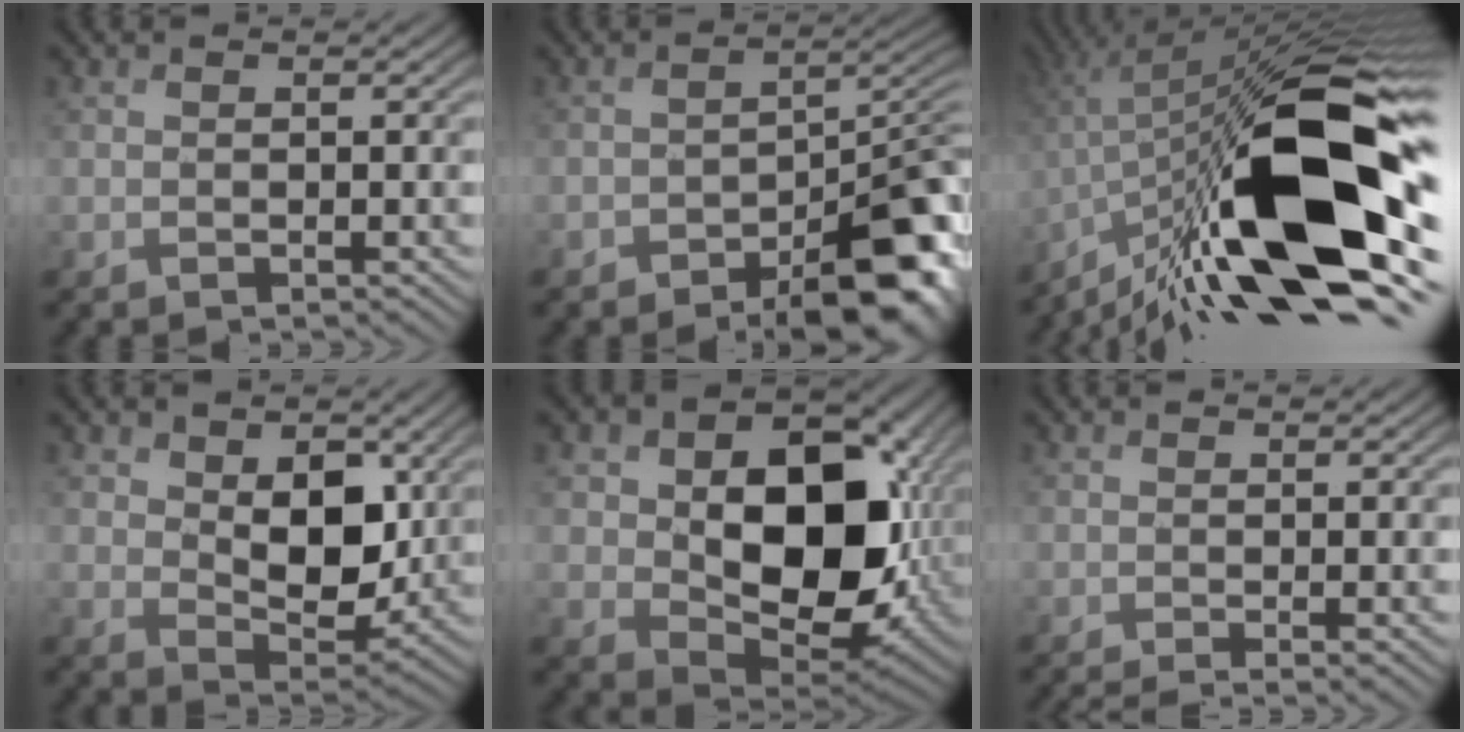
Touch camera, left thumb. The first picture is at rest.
{"total": 9.9, "force": [-5.3, 5.0, 6.7], "torque": [-0.076, -0.017, -0.083]}
{"total": 19.2, "force": [-7.4, 5.6, 16.8], "torque": [-0.286, 0.003, -0.141]}
{"total": 9.2, "force": [2.3, 5.8, 6.8], "torque": [-0.138, -0.014, 0.039]}
{"total": 17.6, "force": [1.8, 12.3, 12.5], "torque": [-0.196, -0.035, 0.057]}
{"total": 2.7, "force": [-1.3, 0.5, 2.3], "torque": [-0.034, -0.006, -0.027]}